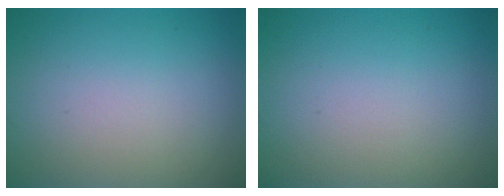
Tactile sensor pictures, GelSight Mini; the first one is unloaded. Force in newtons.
{"total": 0.0}